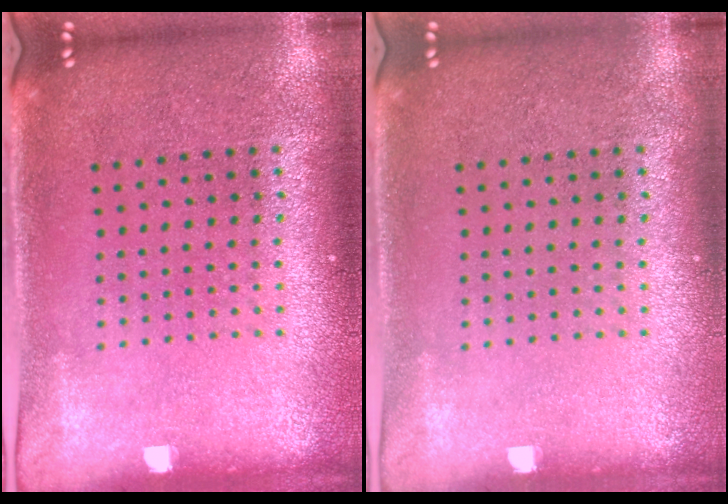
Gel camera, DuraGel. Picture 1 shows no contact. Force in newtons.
{"total": 0.0}